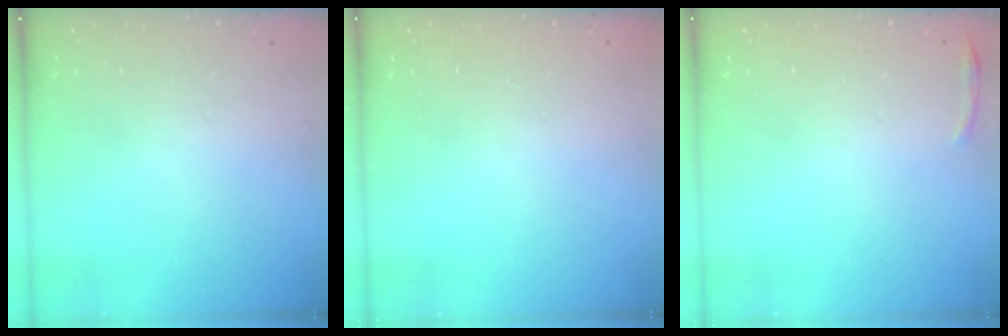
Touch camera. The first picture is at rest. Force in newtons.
{"total": 0.0}
{"total": 4.0, "press": 3.7, "slide": 1.6}